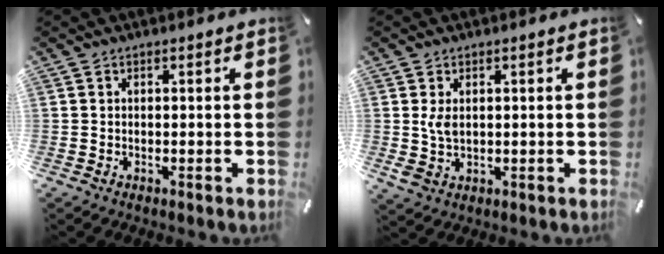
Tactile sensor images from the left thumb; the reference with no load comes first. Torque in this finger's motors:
{"motor_torque": [0.62, 0.53, 0.60, -0.07, 0.04]}